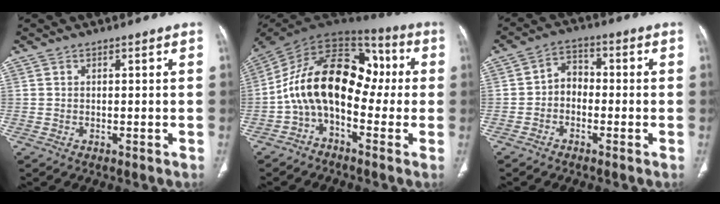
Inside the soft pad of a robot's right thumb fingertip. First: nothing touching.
{"total": 17.2, "force": [-1.5, 10.8, 13.4], "torque": [-0.196, 0.073, -0.044]}
{"total": 4.6, "force": [-1.2, 3.5, 2.6], "torque": [-0.022, 0.024, -0.035]}